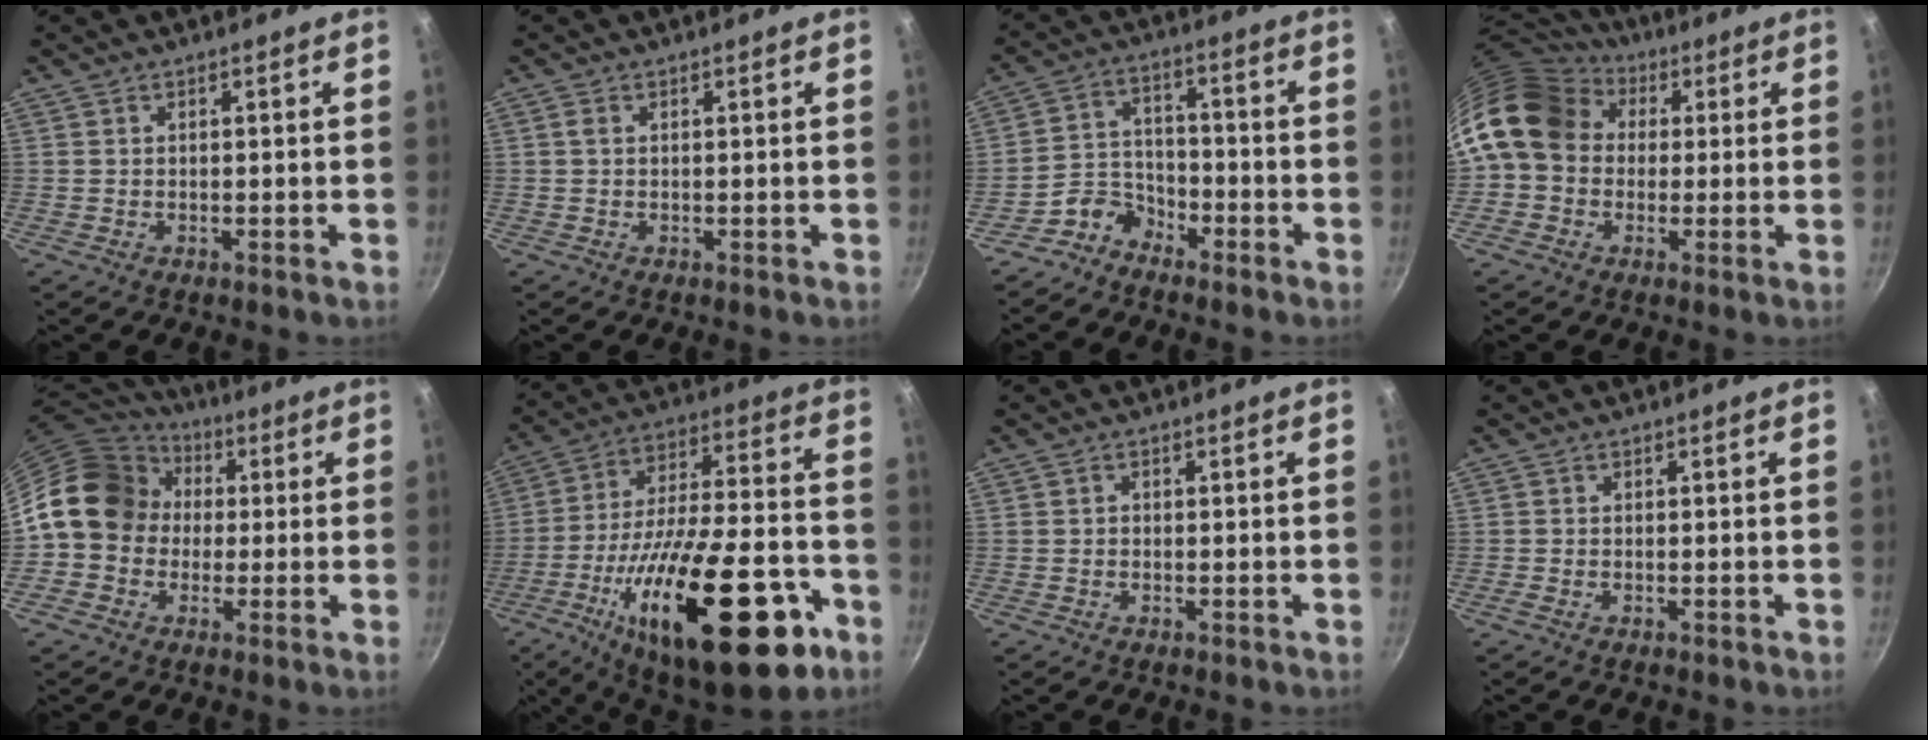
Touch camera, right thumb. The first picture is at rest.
{"total": 0.8, "force": [0.1, 0.5, 0.6], "torque": [-0.011, 0.003, 0.002]}
{"total": 6.0, "force": [-4.7, 3.6, 1.2], "torque": [0.001, 0.051, -0.098]}
{"total": 15.2, "force": [2.7, 12.5, 8.2], "torque": [-0.126, 0.033, 0.033]}
{"total": 15.2, "force": [1.0, 13.1, 7.6], "torque": [-0.093, 0.040, 0.001]}
{"total": 33.5, "force": [-14.5, 13.1, 27.2], "torque": [-0.398, 0.054, -0.219]}
{"total": 0.6, "force": [-0.1, 0.5, 0.3], "torque": [-0.003, 0.004, -0.002]}
{"total": 0.5, "force": [-0.4, 0.1, 0.4], "torque": [-0.015, 0.002, -0.010]}